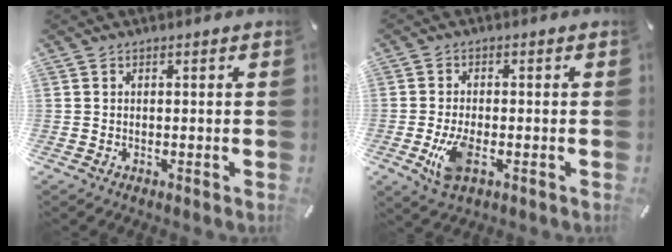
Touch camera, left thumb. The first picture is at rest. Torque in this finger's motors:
{"motor_torque": [0.36, 0.51, 0.08, 0.04, 0.04]}